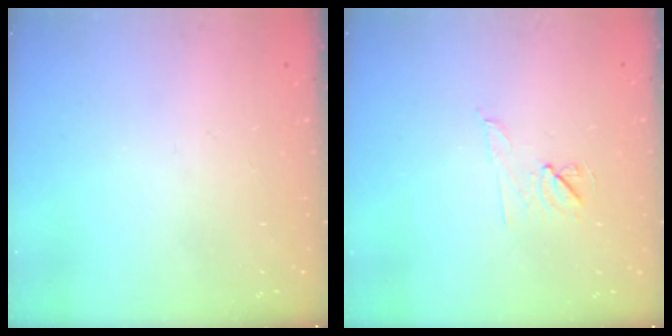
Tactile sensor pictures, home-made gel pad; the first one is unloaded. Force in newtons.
{"total": 6.7, "press": 6.5, "slide": 1.7}